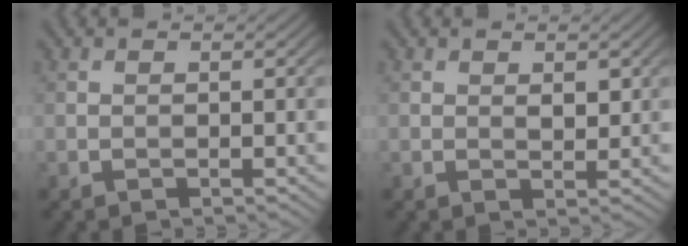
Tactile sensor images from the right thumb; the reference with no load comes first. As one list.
[{"total": 1.8, "force": [0.7, 0.9, 1.3], "torque": [-0.020, -0.006, 0.014]}]